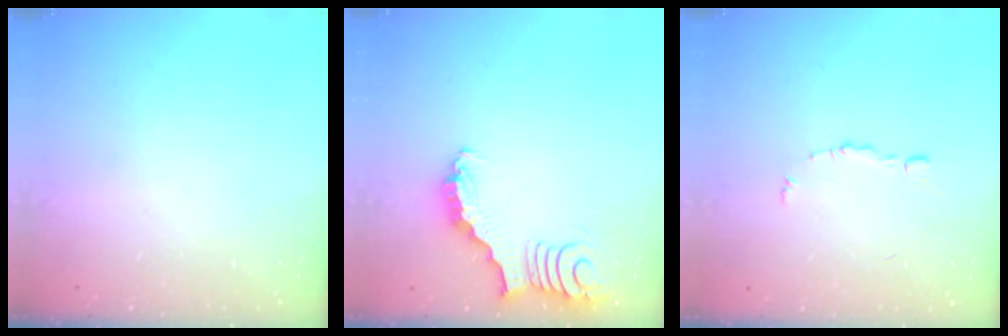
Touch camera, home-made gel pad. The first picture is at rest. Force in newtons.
{"total": 3.3, "press": 3.3, "slide": 0.5}
{"total": 5.1, "press": 5.0, "slide": 0.6}